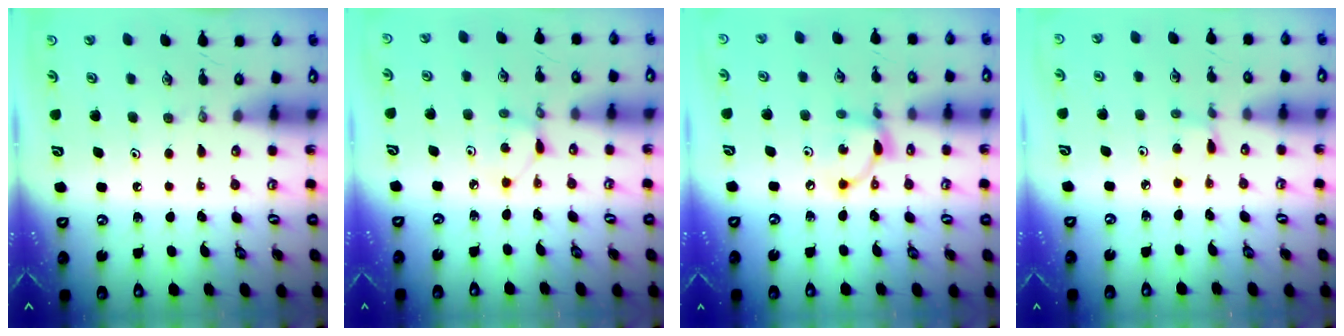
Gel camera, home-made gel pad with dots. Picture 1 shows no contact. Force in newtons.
{"total": 2.4, "press": 2.4, "slide": 0.1}
{"total": 8.5, "press": 8.5, "slide": 0.4}
{"total": 2.5, "press": 2.5, "slide": 0.3}